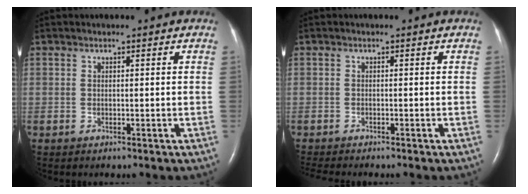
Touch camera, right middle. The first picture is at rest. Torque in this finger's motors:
{"motor_torque": [0.32, -0.45, 0.01, 0.03]}